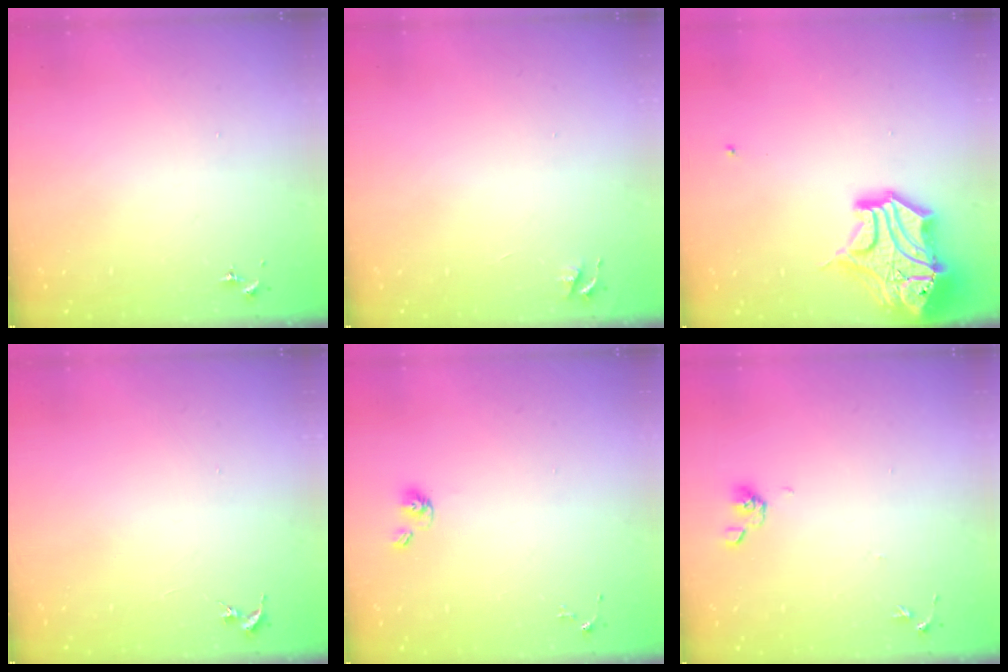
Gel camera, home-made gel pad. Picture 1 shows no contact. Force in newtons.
{"total": 3.5, "press": 3.5, "slide": 0.4}
{"total": 18.1, "press": 17.9, "slide": 2.4}
{"total": 0.0}
{"total": 5.5, "press": 4.8, "slide": 2.6}
{"total": 5.5, "press": 4.9, "slide": 2.6}